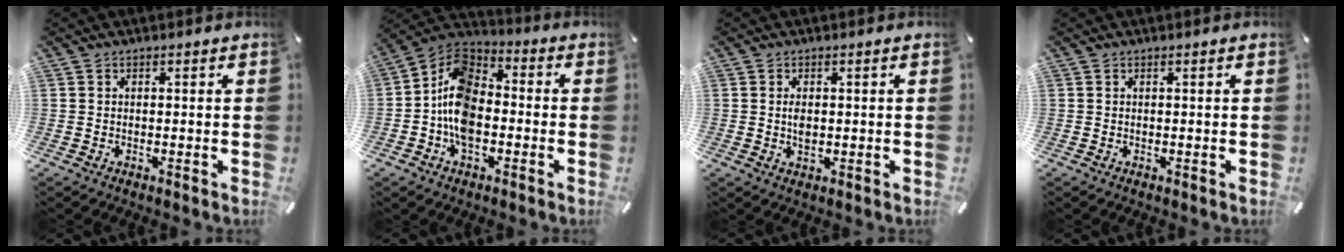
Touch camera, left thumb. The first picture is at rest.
{"total": 12.0, "force": [-4.3, 7.9, 8.0], "torque": [-0.177, 0.016, -0.083]}
{"total": 2.6, "force": [0.1, 1.5, 2.1], "torque": [-0.036, -0.001, -0.001]}
{"total": 0.0}